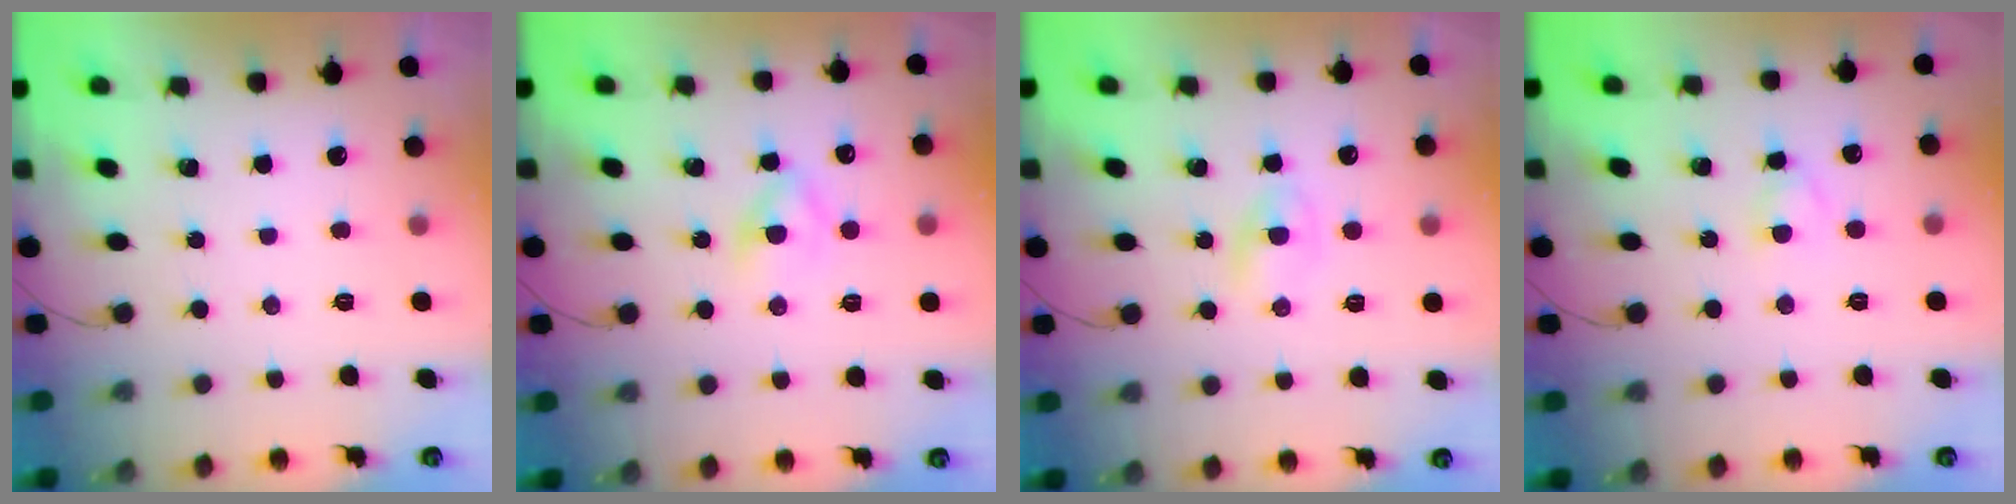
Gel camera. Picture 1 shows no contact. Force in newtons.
{"total": 3.8, "press": 3.6, "slide": 1.2}
{"total": 1.8, "press": 1.5, "slide": 0.9}
{"total": 2.5, "press": 2.3, "slide": 1.0}